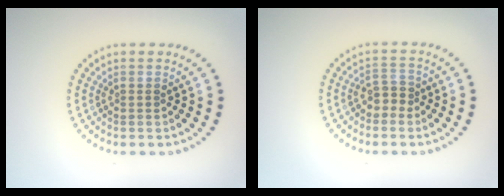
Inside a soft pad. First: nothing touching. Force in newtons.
{"total": 1.8, "press": 1.6, "slide": 0.9}